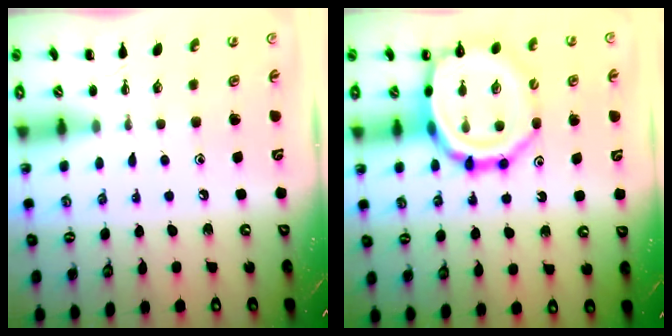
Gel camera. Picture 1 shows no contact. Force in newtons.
{"total": 19.2, "press": 18.9, "slide": 3.0}